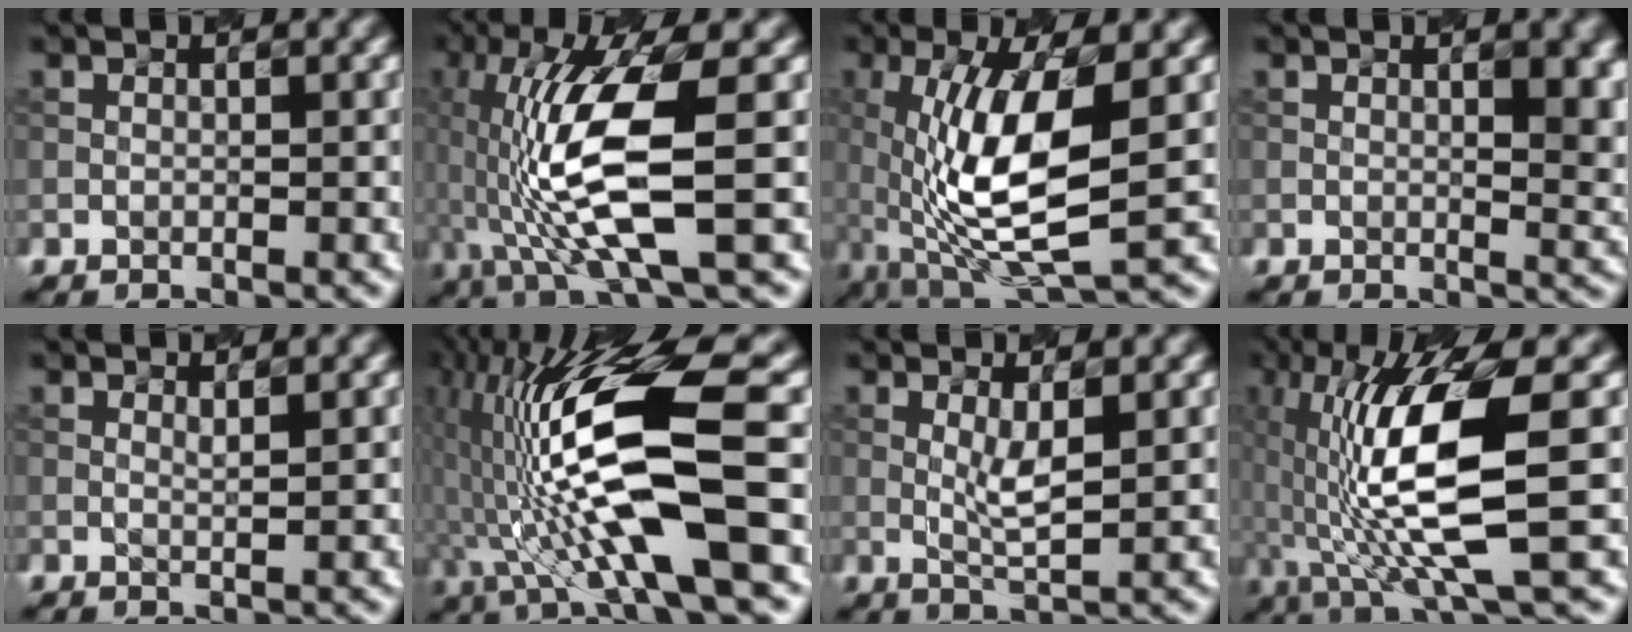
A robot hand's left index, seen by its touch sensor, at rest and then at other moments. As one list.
[{"total": 10.2, "force": [-1.8, 2.3, 9.8], "torque": [-0.197, 0.005, -0.021]}, {"total": 9.3, "force": [-0.7, 3.0, 8.8], "torque": [-0.174, -0.002, 0.000]}, {"total": 5.8, "force": [1.6, 2.4, 5.0], "torque": [-0.028, 0.011, 0.031]}, {"total": 0.5, "force": [0.4, -0.1, 0.3], "torque": [-0.005, 0.004, 0.014]}, {"total": 13.3, "force": [-1.5, 2.5, 13.0], "torque": [-0.248, 0.017, -0.011]}, {"total": 2.3, "force": [0.3, 0.2, 2.2], "torque": [-0.050, -0.006, 0.020]}, {"total": 10.7, "force": [-1.0, 2.3, 10.4], "torque": [-0.194, 0.003, -0.003]}]